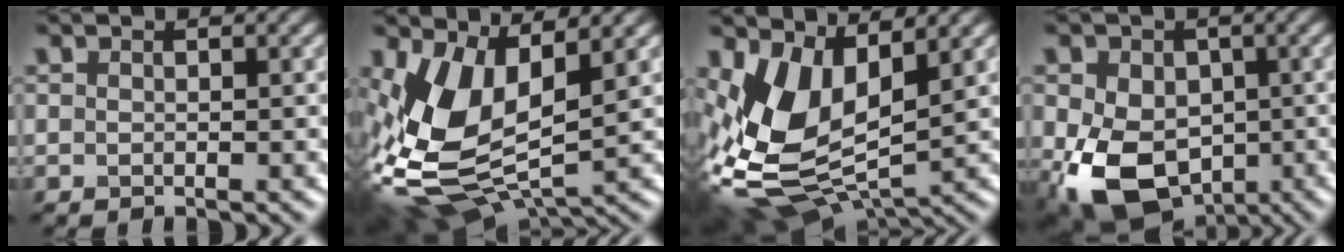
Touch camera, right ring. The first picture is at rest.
{"total": 10.2, "force": [0.6, 5.6, 8.5], "torque": [-0.199, -0.034, 0.019]}
{"total": 9.6, "force": [1.2, 5.8, 7.6], "torque": [-0.171, -0.031, 0.032]}
{"total": 11.8, "force": [-2.9, 8.6, 7.5], "torque": [-0.130, -0.030, -0.043]}